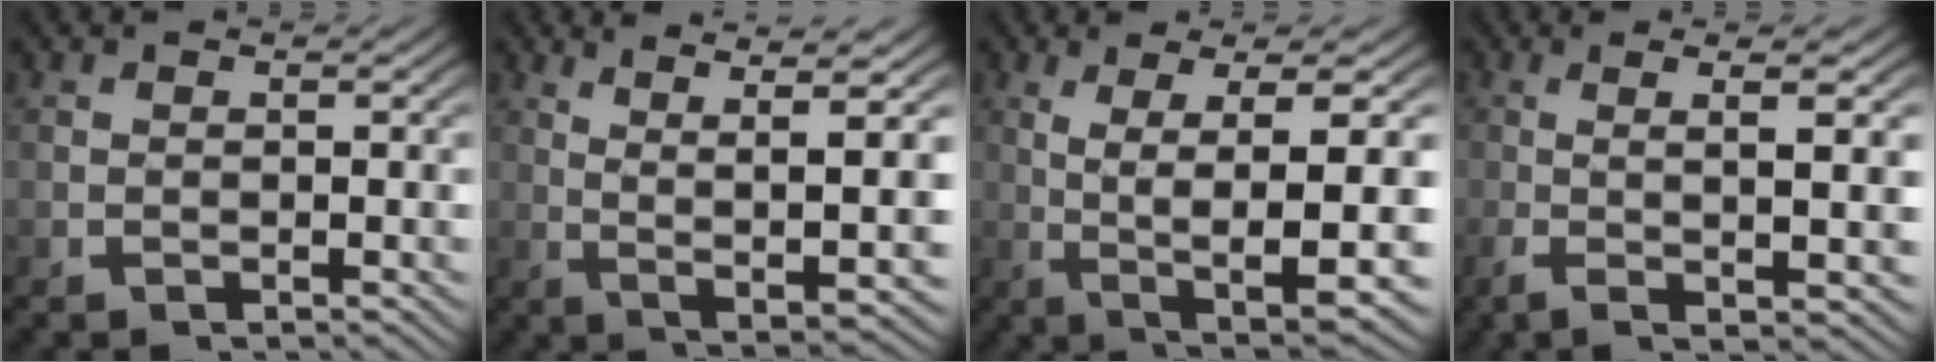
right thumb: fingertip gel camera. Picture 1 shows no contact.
{"total": 10.2, "force": [2.7, 4.0, 9.0], "torque": [-0.136, 0.004, 0.044]}
{"total": 9.0, "force": [-1.2, 3.0, 8.4], "torque": [-0.145, -0.020, -0.001]}
{"total": 7.5, "force": [0.4, 1.1, 7.4], "torque": [-0.112, 0.003, 0.009]}